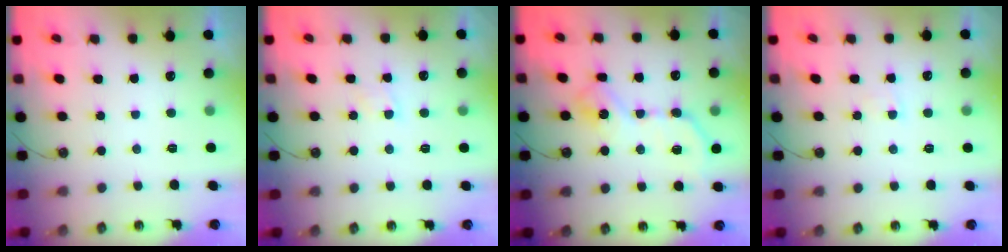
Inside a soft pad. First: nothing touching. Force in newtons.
{"total": 3.2, "press": 3.2, "slide": 0.4}
{"total": 11.8, "press": 11.8, "slide": 0.2}
{"total": 3.0, "press": 3.0, "slide": 0.4}